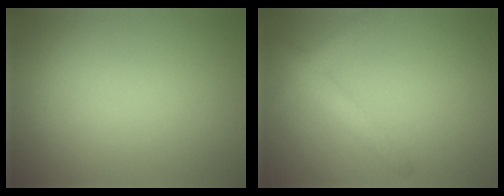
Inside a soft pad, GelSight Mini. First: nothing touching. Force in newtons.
{"total": 2.9, "press": 2.9, "slide": 0.1}